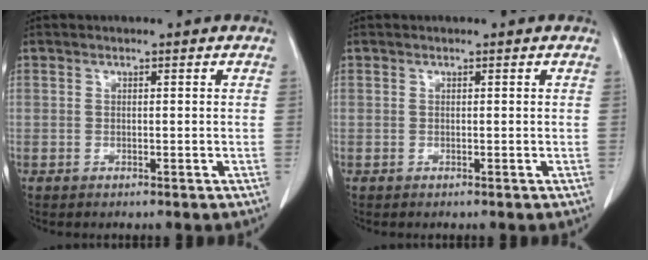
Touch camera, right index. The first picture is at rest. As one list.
[{"total": 0.0}]